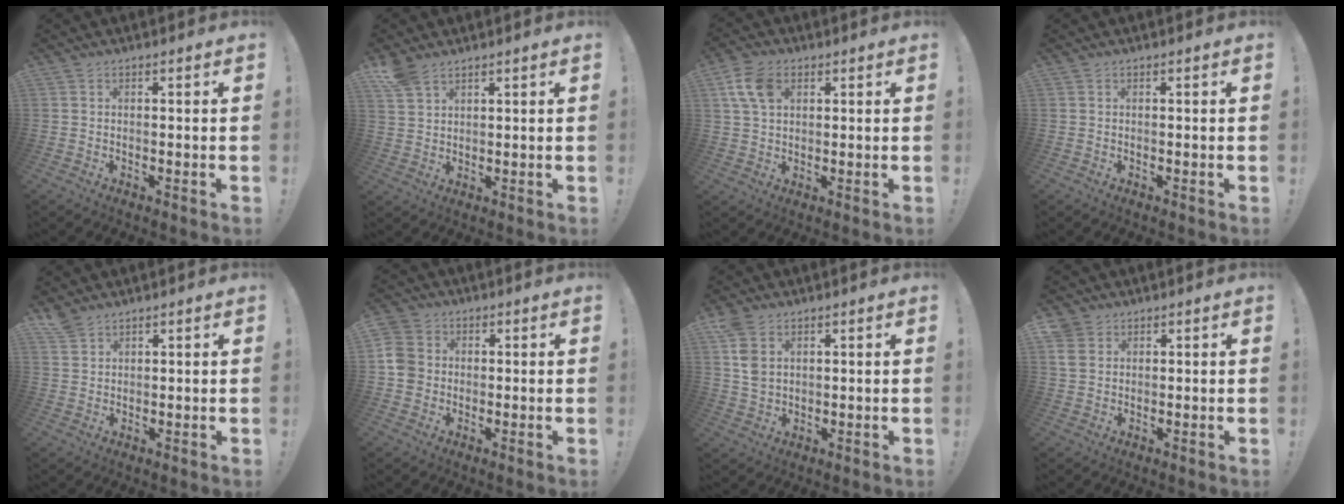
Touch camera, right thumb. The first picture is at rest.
{"total": 6.0, "force": [4.3, 3.4, 2.4], "torque": [-0.051, -0.013, 0.086]}
{"total": 8.6, "force": [3.3, 5.6, 5.6], "torque": [-0.107, 0.004, 0.067]}
{"total": 0.0}
{"total": 4.2, "force": [3.4, 2.3, 1.0], "torque": [-0.016, -0.018, 0.063]}
{"total": 6.9, "force": [0.1, 6.3, 2.9], "torque": [-0.063, 0.009, 0.002]}
{"total": 7.6, "force": [3.1, 5.5, 4.3], "torque": [-0.073, -0.004, 0.061]}
{"total": 4.4, "force": [2.3, 3.4, 1.5], "torque": [-0.030, -0.001, 0.048]}